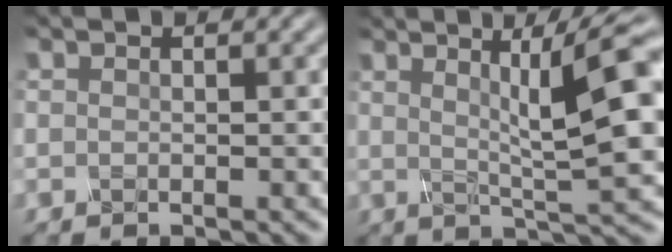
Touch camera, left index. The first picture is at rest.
{"total": 10.6, "force": [2.4, 2.0, 10.1], "torque": [-0.127, 0.020, 0.034]}